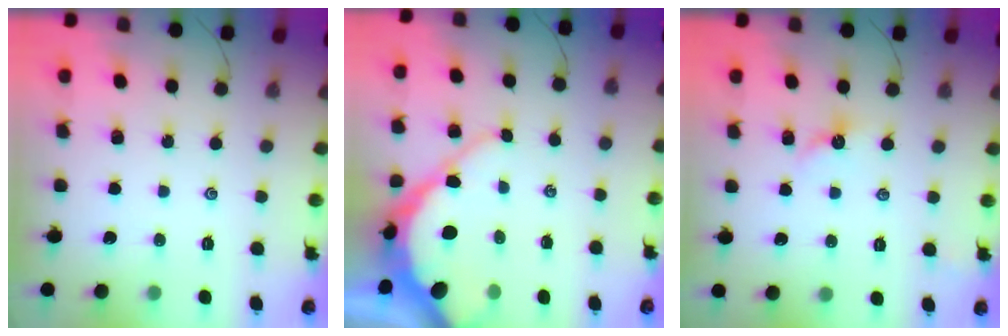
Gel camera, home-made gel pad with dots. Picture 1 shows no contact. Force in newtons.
{"total": 10.8, "press": 10.7, "slide": 1.0}
{"total": 4.6, "press": 4.5, "slide": 0.8}